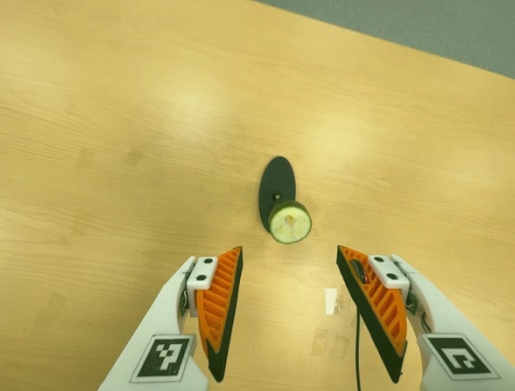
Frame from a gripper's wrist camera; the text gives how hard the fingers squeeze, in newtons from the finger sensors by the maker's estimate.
{"total": 0.0}